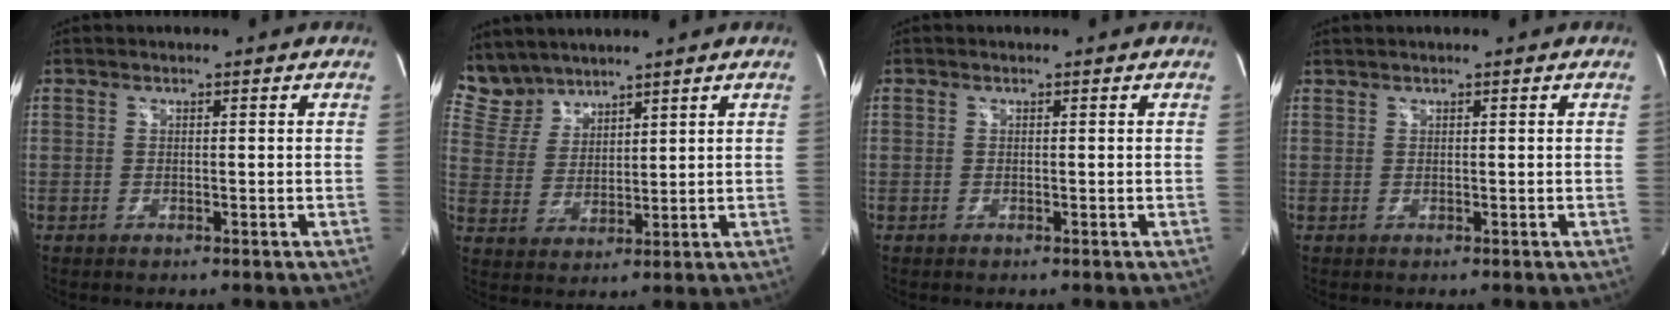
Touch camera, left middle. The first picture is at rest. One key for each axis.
{"total": 6.2, "fx": 5.9, "fy": 1.8, "fz": 0.0, "tx": -0.014, "ty": 0.013, "tz": 0.138}
{"total": 0.0}
{"total": 0.8, "fx": 0.8, "fy": -0.1, "fz": 0.3, "tx": -0.011, "ty": 0.012, "tz": 0.022}